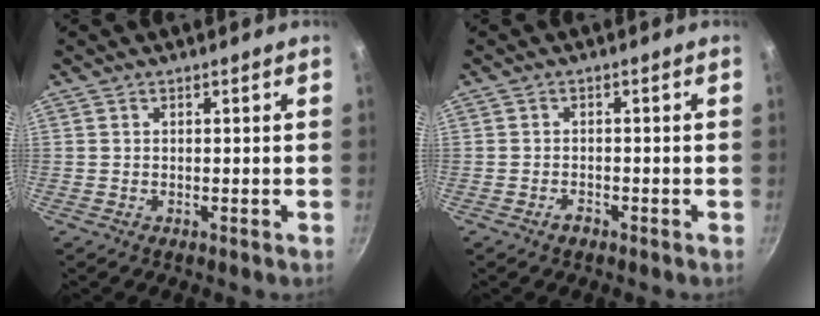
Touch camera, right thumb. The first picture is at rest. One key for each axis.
{"total": 1.6, "fx": -1.1, "fy": 0.9, "fz": 0.7, "tx": -0.009, "ty": 0.013, "tz": -0.020}